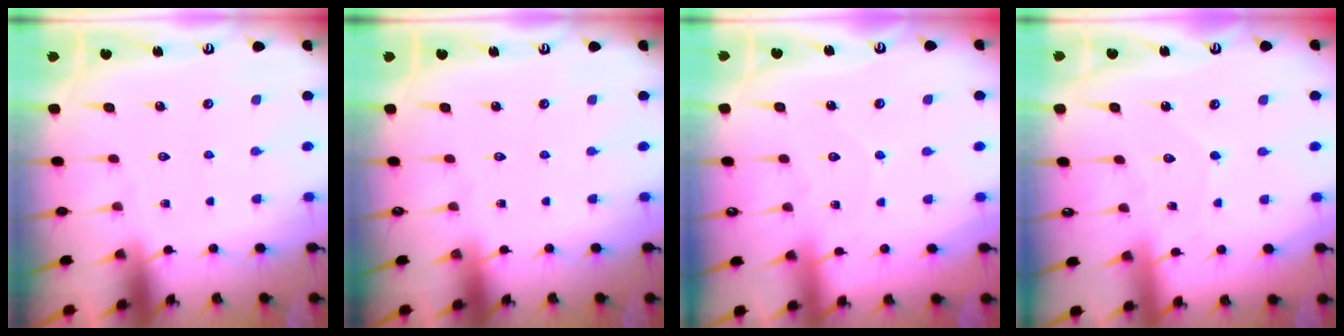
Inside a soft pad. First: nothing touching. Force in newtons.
{"total": 0.0}
{"total": 3.9, "press": 3.8, "slide": 0.4}
{"total": 4.3, "press": 4.3, "slide": 0.2}